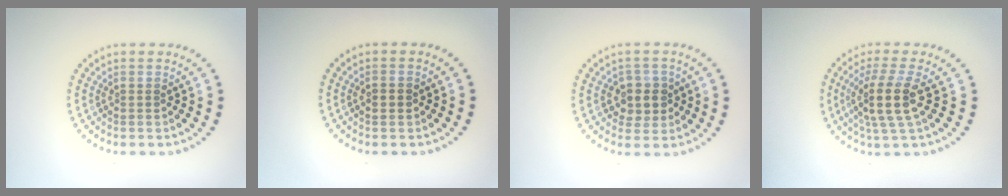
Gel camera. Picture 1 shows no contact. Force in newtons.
{"total": 1.6, "press": 1.6, "slide": 0.1}
{"total": 2.8, "press": 2.6, "slide": 0.8}
{"total": 4.1, "press": 3.4, "slide": 2.4}